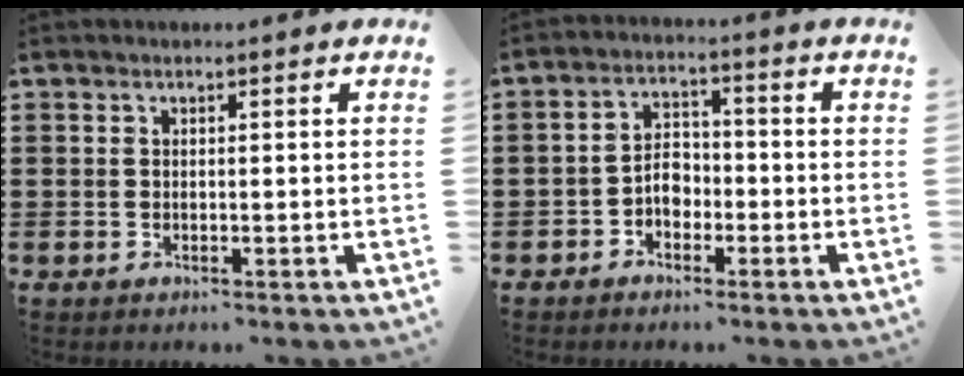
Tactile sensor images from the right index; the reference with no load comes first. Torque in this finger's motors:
{"motor_torque": [0.45, 1.08, 0.12, -0.01]}